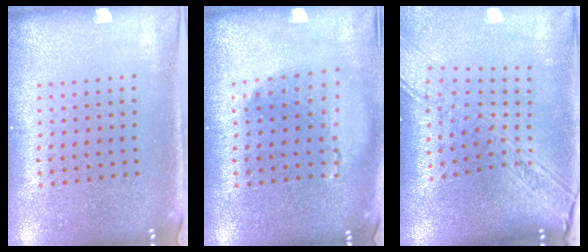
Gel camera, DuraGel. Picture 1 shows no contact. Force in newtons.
{"total": 1.1, "press": 1.1, "slide": 0.2}
{"total": 3.0, "press": 2.3, "slide": 2.0}